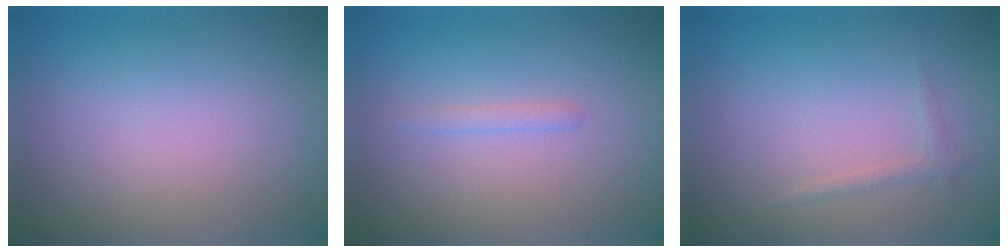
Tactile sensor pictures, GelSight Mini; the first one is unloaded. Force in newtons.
{"total": 0.7, "press": 0.7, "slide": 0.1}
{"total": 0.7, "press": 0.7, "slide": 0.1}